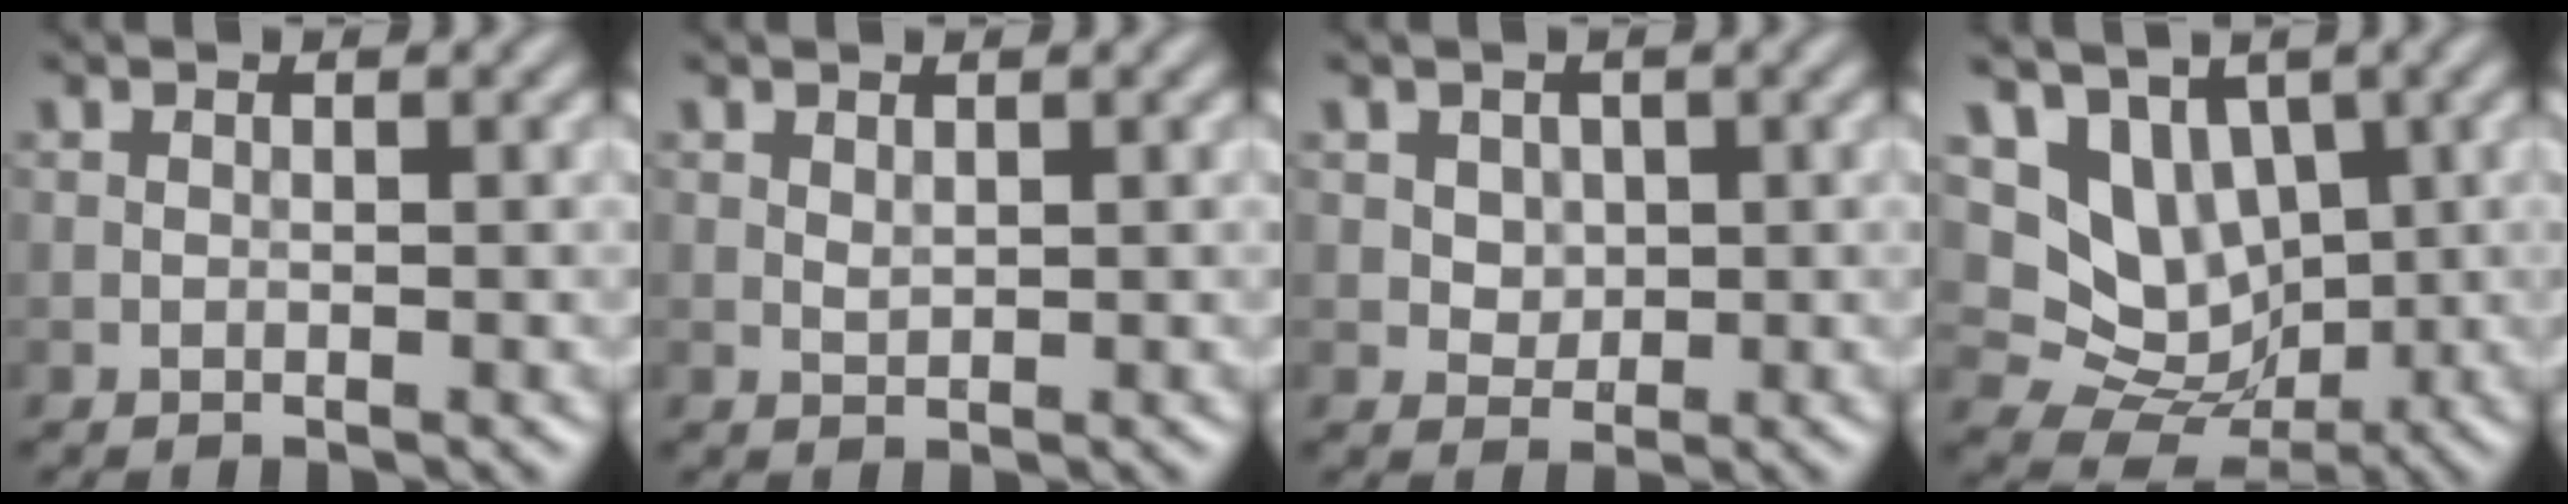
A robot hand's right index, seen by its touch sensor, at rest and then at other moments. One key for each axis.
{"total": 0.7, "fx": 0.4, "fy": 0.4, "fz": 0.4, "tx": -0.012, "ty": -0.003, "tz": 0.011}
{"total": 2.3, "fx": 0.8, "fy": 1.9, "fz": 1.1, "tx": -0.028, "ty": -0.002, "tz": 0.029}
{"total": 7.1, "fx": 1.9, "fy": 5.7, "fz": 3.8, "tx": -0.058, "ty": -0.014, "tz": 0.026}